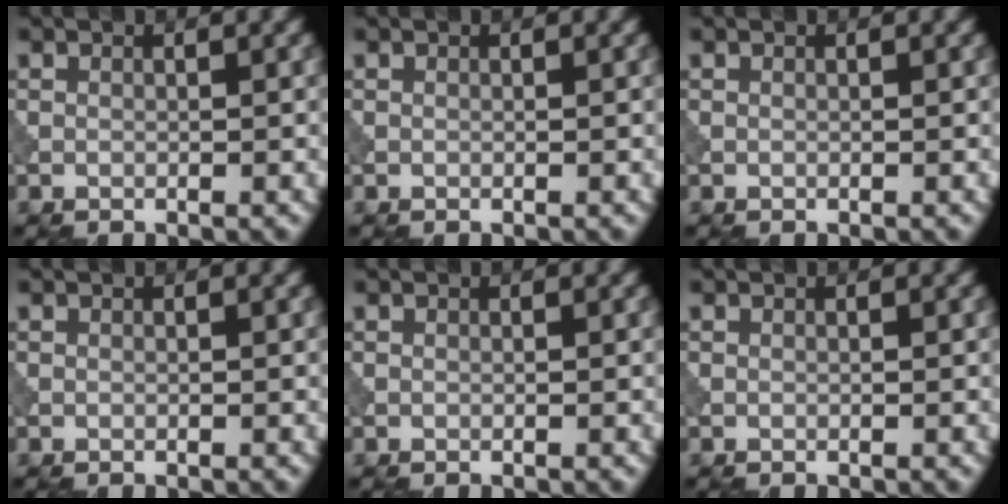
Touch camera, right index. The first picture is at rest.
{"total": 0.0}
{"total": 0.0}
{"total": 0.0}
{"total": 0.0}
{"total": 0.0}